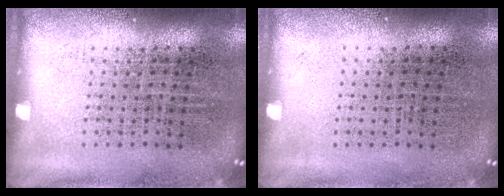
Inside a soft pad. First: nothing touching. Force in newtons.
{"total": 0.0}